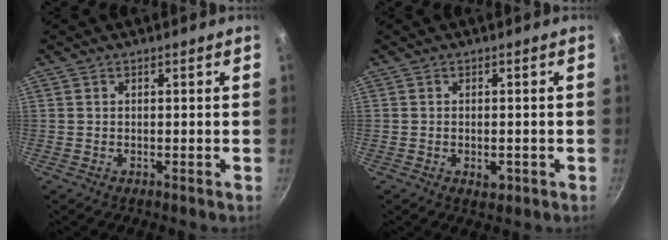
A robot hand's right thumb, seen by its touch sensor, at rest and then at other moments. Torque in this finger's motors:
{"motor_torque": [-0.62, -0.13, -0.50, 0.07, -0.05]}